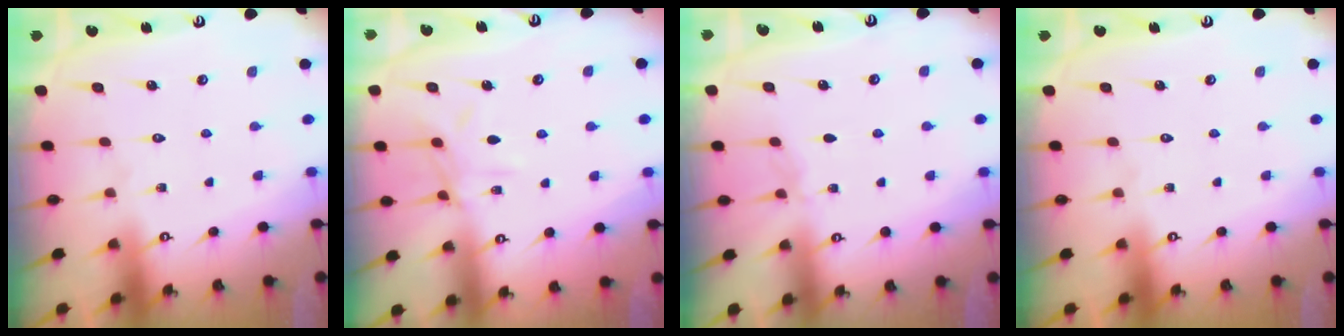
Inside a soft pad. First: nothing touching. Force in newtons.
{"total": 7.6, "press": 7.5, "slide": 0.6}
{"total": 2.1, "press": 2.0, "slide": 0.4}
{"total": 0.0}